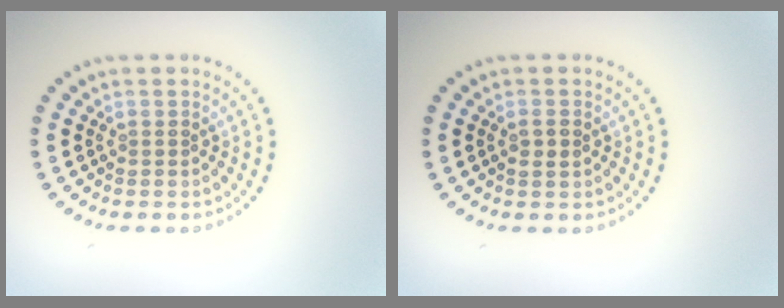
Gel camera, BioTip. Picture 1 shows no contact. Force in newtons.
{"total": 1.1, "press": 1.1, "slide": 0.2}